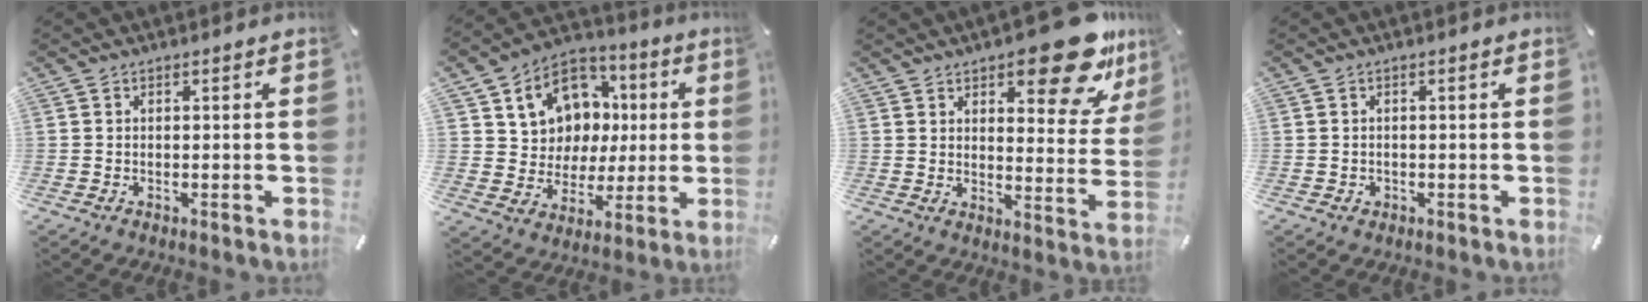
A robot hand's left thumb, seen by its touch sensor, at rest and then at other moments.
{"total": 12.0, "force": [3.2, 11.2, 3.0], "torque": [-0.059, -0.026, 0.072]}
{"total": 17.9, "force": [12.4, 7.0, 10.9], "torque": [-0.132, -0.086, 0.202]}
{"total": 1.0, "force": [-0.2, 0.9, 0.3], "torque": [-0.006, 0.005, -0.006]}